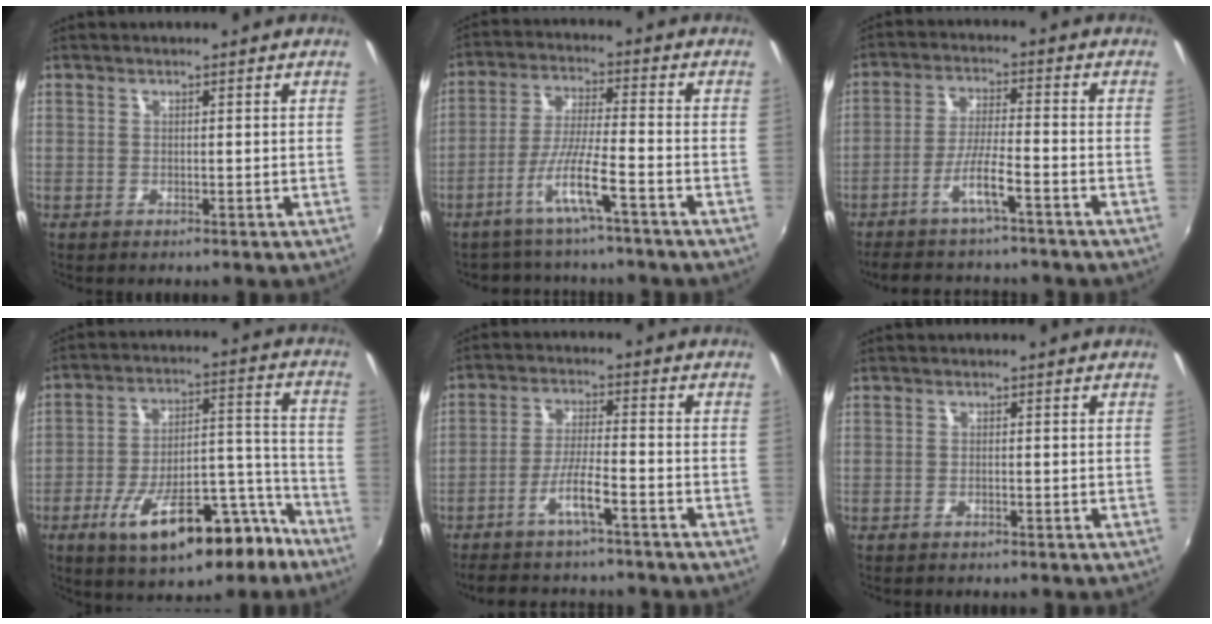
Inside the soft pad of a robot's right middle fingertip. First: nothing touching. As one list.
[{"total": 7.1, "force": [-5.0, 0.6, 5.0], "torque": [-0.105, 0.001, -0.090]}, {"total": 10.5, "force": [-8.7, 0.9, 5.7], "torque": [-0.121, -0.005, -0.142]}, {"total": 18.5, "force": [-11.6, 7.1, 12.6], "torque": [-0.214, 0.014, -0.165]}, {"total": 10.0, "force": [-8.2, 1.2, 5.6], "torque": [-0.117, -0.005, -0.134]}, {"total": 0.5, "force": [-0.4, 0.3, 0.1], "torque": [-0.002, -0.001, -0.009]}]